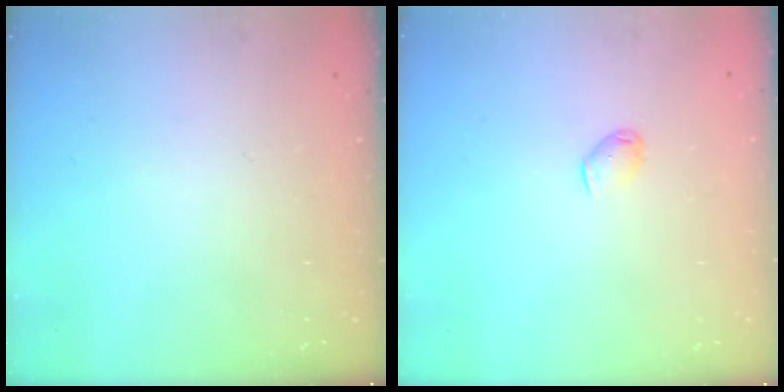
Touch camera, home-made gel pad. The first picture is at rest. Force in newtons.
{"total": 3.4, "press": 3.3, "slide": 0.7}